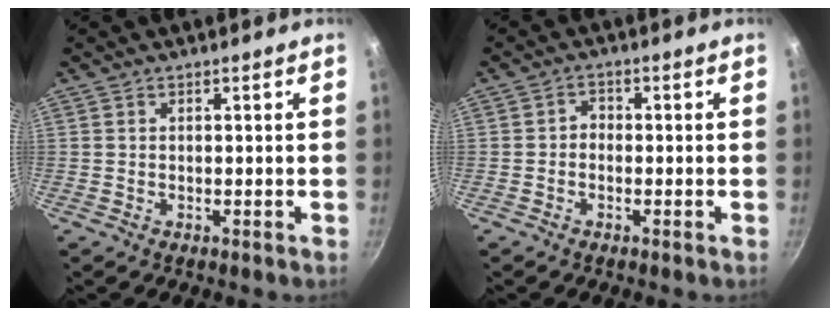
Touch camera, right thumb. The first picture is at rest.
{"total": 1.9, "force": [-0.6, 1.5, 0.9], "torque": [-0.008, 0.012, -0.016]}